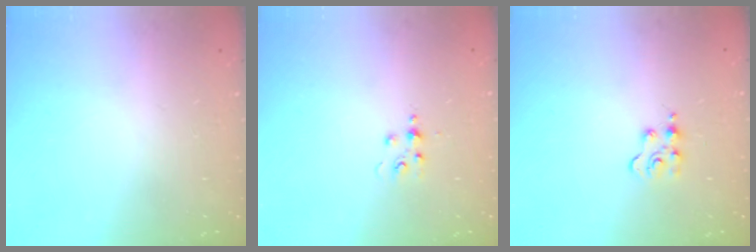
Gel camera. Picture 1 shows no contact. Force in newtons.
{"total": 3.9, "press": 3.9, "slide": 0.5}
{"total": 3.5, "press": 3.5, "slide": 0.4}